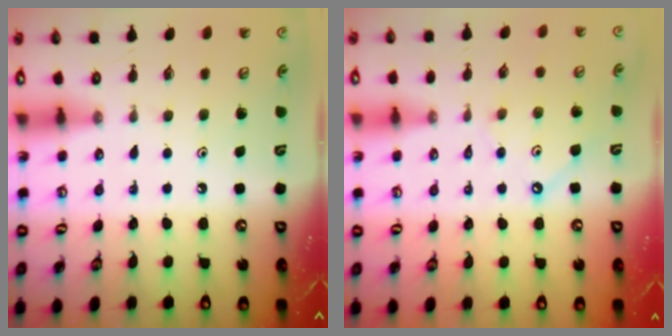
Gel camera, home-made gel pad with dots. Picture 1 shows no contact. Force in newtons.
{"total": 2.8, "press": 2.8, "slide": 0.5}